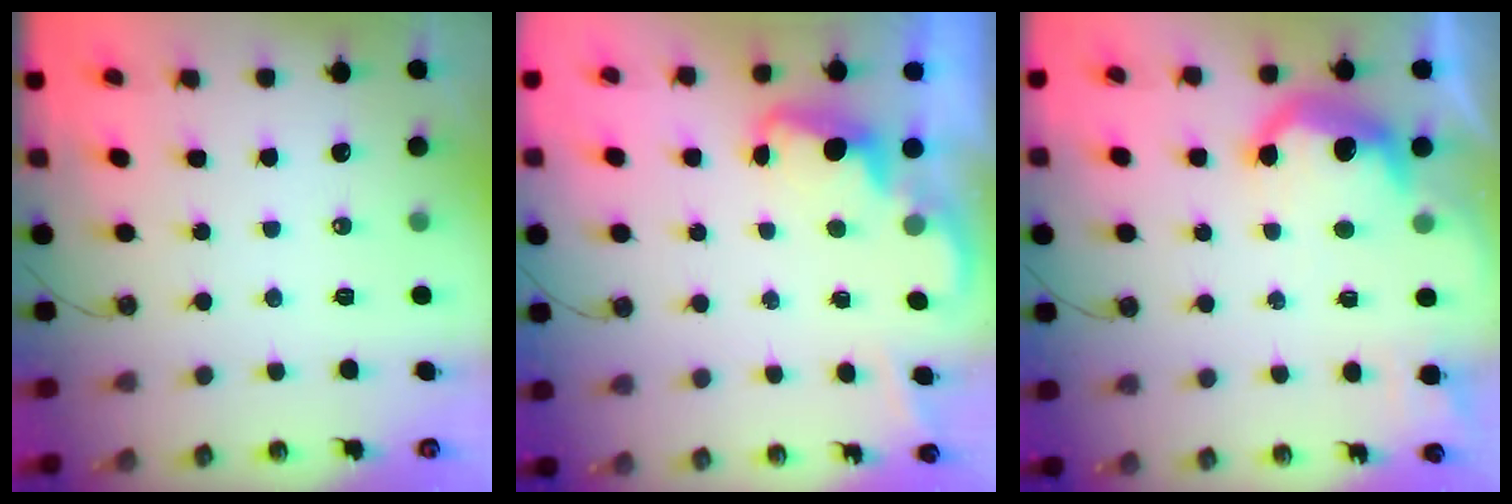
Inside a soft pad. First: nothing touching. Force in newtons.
{"total": 2.2, "press": 2.2, "slide": 0.5}
{"total": 10.4, "press": 10.4, "slide": 0.7}